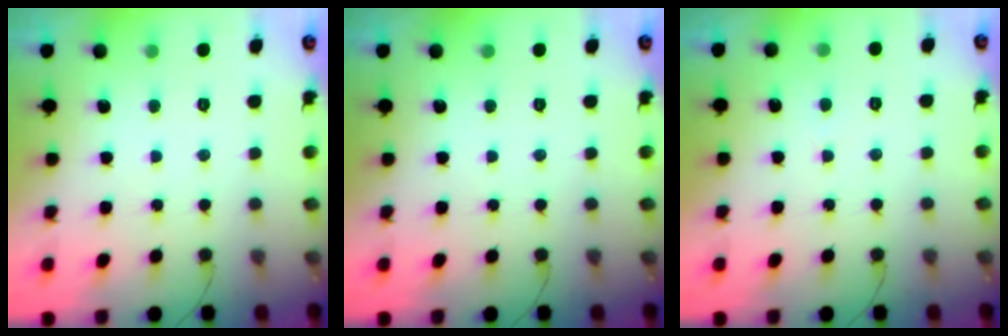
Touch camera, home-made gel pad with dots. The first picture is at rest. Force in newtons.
{"total": 0.0}
{"total": 1.9, "press": 1.9, "slide": 0.2}